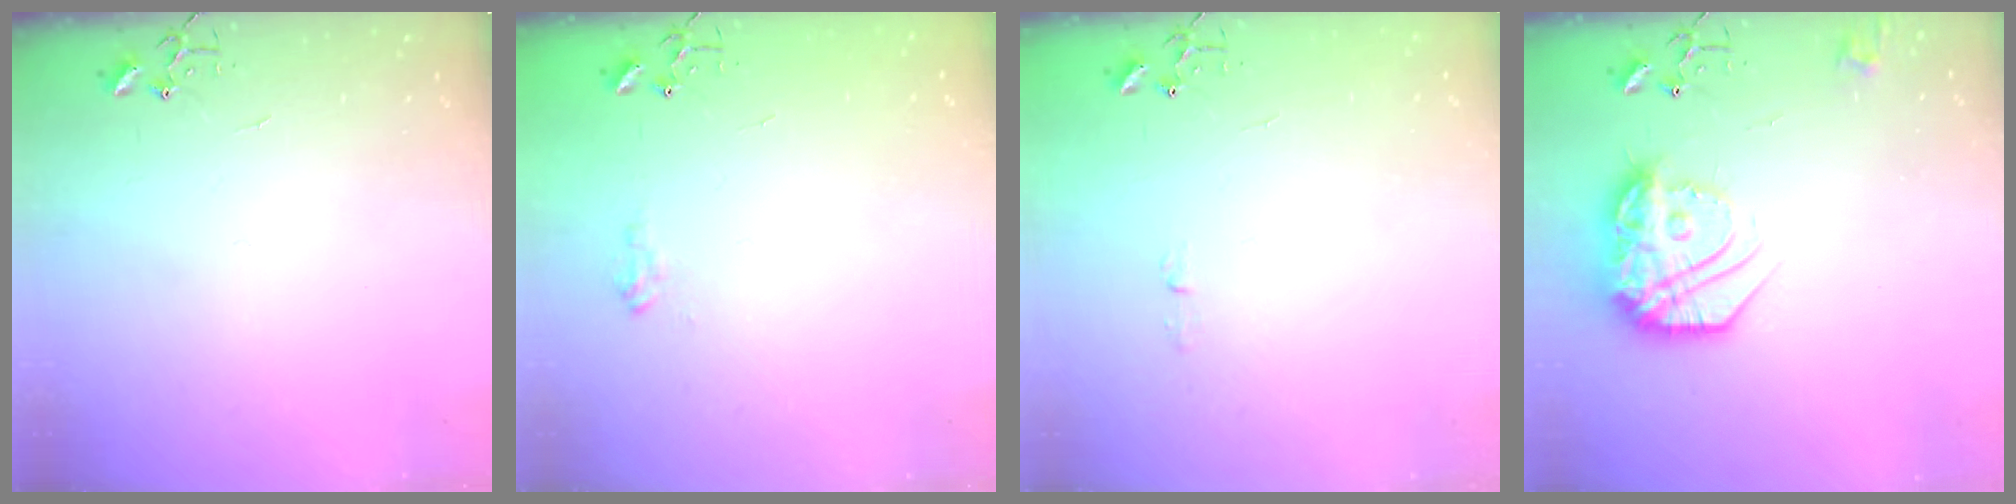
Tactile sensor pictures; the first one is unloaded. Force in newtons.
{"total": 7.8, "press": 7.8, "slide": 0.3}
{"total": 2.9, "press": 2.9, "slide": 0.4}
{"total": 17.9, "press": 17.9, "slide": 0.7}